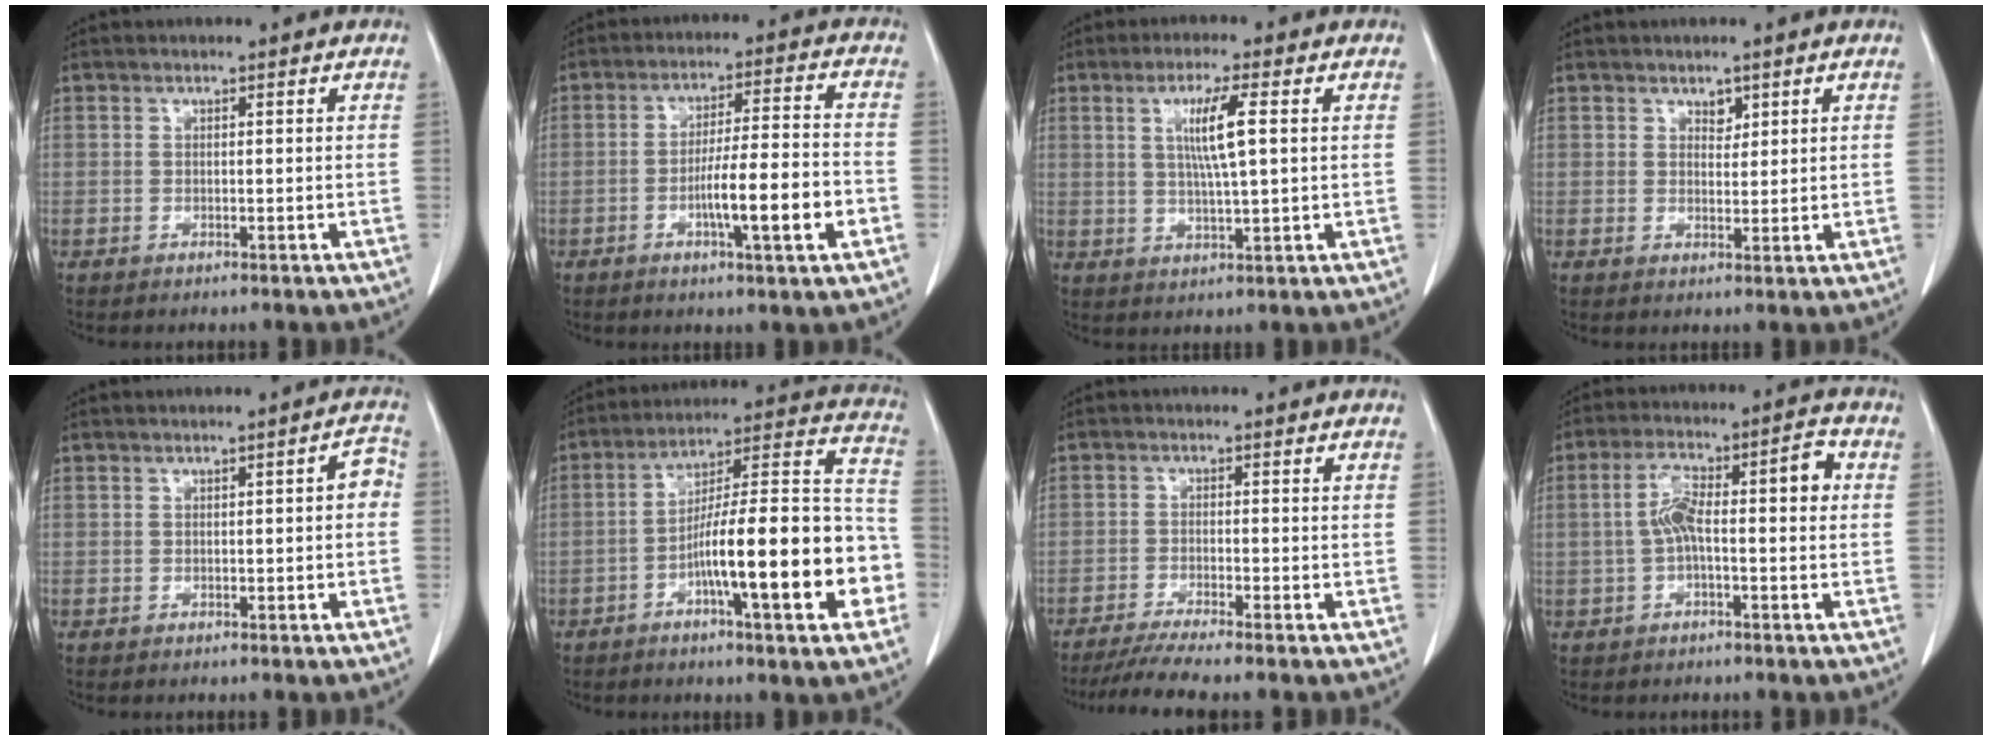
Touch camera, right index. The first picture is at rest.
{"total": 10.5, "force": [-3.5, 0.4, 9.9], "torque": [-0.160, 0.001, -0.057]}
{"total": 6.7, "force": [1.7, 0.0, 6.5], "torque": [-0.120, 0.000, 0.032]}
{"total": 1.9, "force": [1.3, 1.1, 0.9], "torque": [-0.007, -0.006, 0.021]}
{"total": 2.9, "force": [0.0, 0.9, 2.8], "torque": [-0.026, 0.020, -0.002]}
{"total": 20.5, "force": [-6.2, 2.8, 19.3], "torque": [-0.245, 0.023, -0.093]}
{"total": 5.0, "force": [-4.2, -1.0, 2.6], "torque": [-0.046, -0.020, -0.080]}
{"total": 8.8, "force": [0.3, 2.2, 8.5], "torque": [-0.148, 0.041, 0.005]}